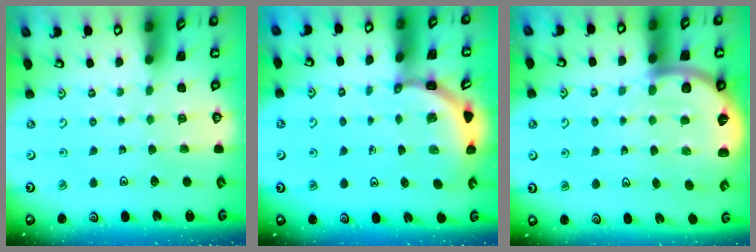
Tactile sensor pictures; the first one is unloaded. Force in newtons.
{"total": 3.6, "press": 3.6, "slide": 0.2}
{"total": 8.0, "press": 7.8, "slide": 1.5}